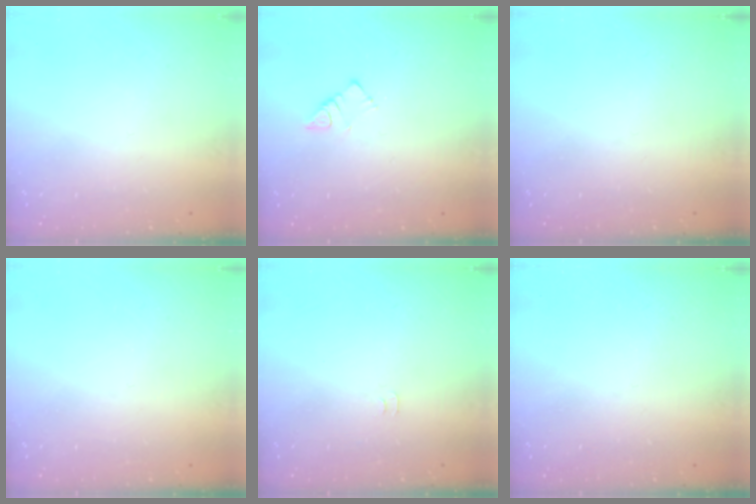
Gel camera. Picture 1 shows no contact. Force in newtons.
{"total": 3.2, "press": 3.1, "slide": 0.5}
{"total": 0.0}
{"total": 0.0}
{"total": 3.1, "press": 3.0, "slide": 0.5}
{"total": 0.0}